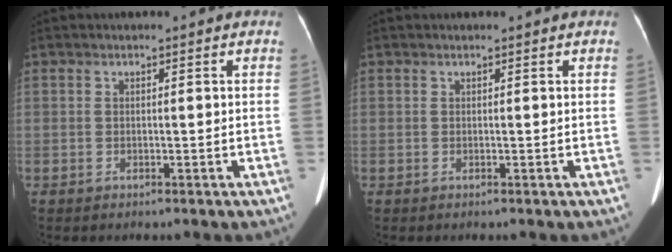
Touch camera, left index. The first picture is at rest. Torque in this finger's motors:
{"motor_torque": [0.05, 0.01, 0.02, 0.01]}